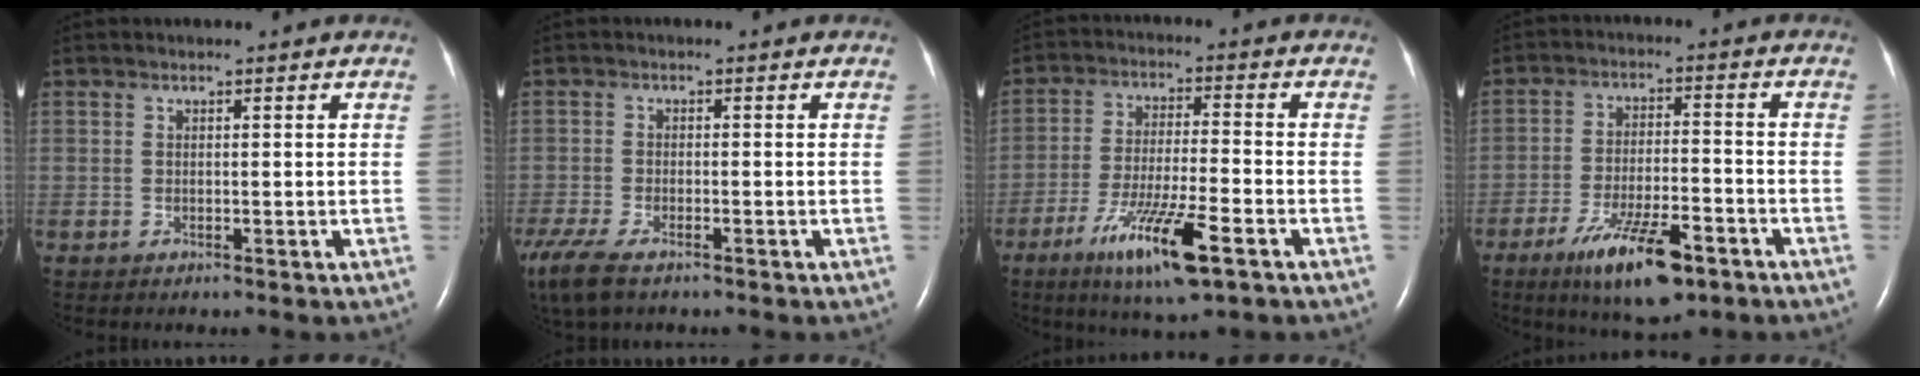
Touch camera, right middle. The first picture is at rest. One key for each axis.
{"total": 10.3, "fx": -7.0, "fy": 4.2, "fz": 6.4, "tx": -0.149, "ty": -0.024, "tz": -0.116}
{"total": 12.2, "fx": -6.5, "fy": 1.3, "fz": 10.2, "tx": -0.192, "ty": -0.026, "tz": -0.111}
{"total": 11.5, "fx": -6.9, "fy": 2.9, "fz": 8.7, "tx": -0.158, "ty": -0.015, "tz": -0.111}